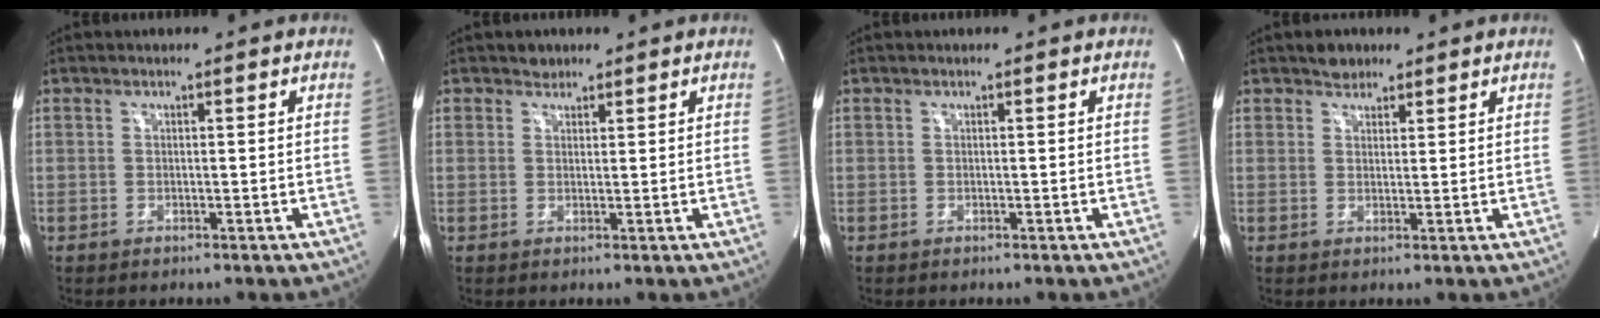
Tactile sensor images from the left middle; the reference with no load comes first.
{"total": 1.5, "force": [1.1, 1.0, 0.0], "torque": [0.005, 0.001, 0.014]}
{"total": 0.0}
{"total": 2.5, "force": [1.9, 1.5, 0.4], "torque": [-0.006, 0.005, 0.029]}